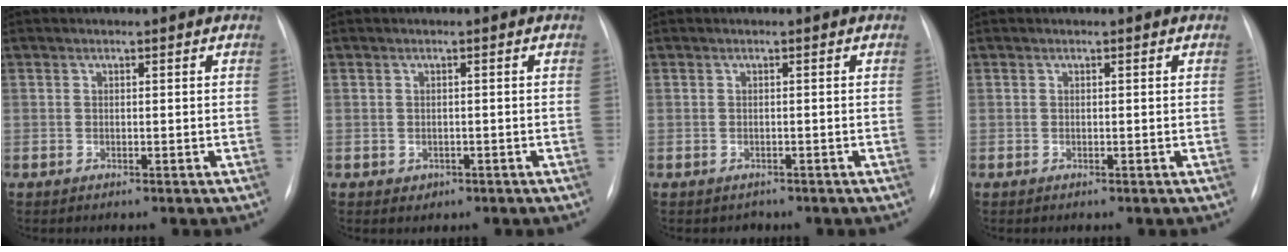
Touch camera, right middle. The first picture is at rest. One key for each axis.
{"total": 1.2, "fx": -0.5, "fy": 1.1, "fz": 0.3, "tx": -0.002, "ty": 0.003, "tz": -0.002}
{"total": 1.0, "fx": -0.8, "fy": 0.6, "fz": -0.1, "tx": -0.002, "ty": 0.001, "tz": -0.010}
{"total": 0.0}